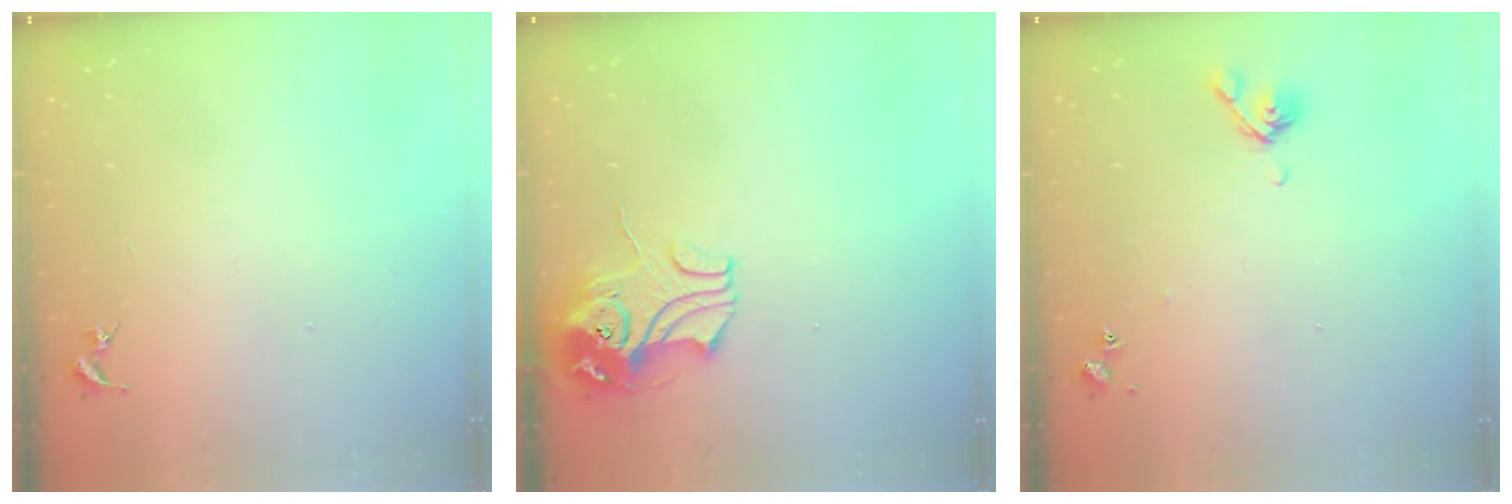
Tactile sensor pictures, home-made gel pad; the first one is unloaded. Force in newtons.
{"total": 10.6, "press": 10.4, "slide": 1.7}
{"total": 7.1, "press": 7.0, "slide": 0.8}